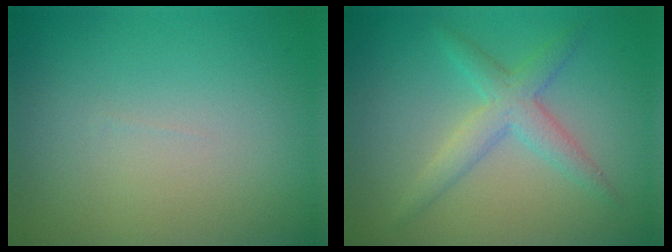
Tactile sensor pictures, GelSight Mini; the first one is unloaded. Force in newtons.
{"total": 3.1, "press": 3.1, "slide": 0.1}